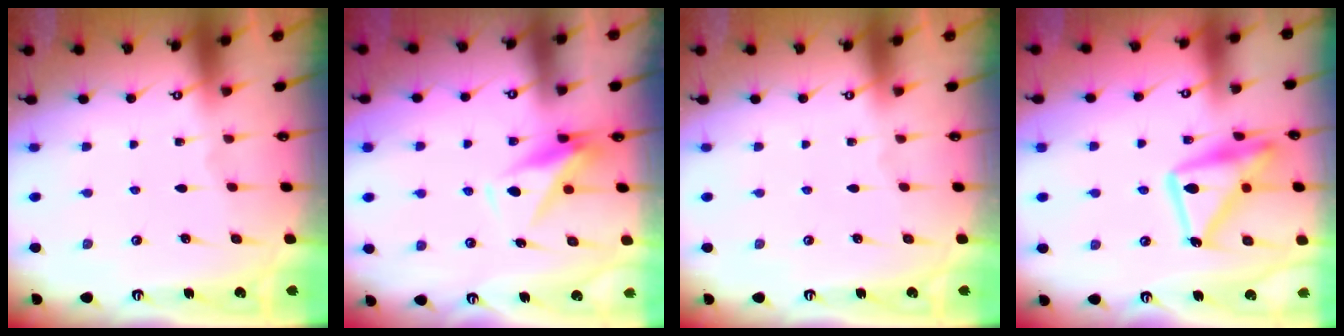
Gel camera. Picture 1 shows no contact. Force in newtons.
{"total": 7.9, "press": 7.7, "slide": 1.7}
{"total": 0.0}
{"total": 17.7, "press": 17.6, "slide": 1.3}